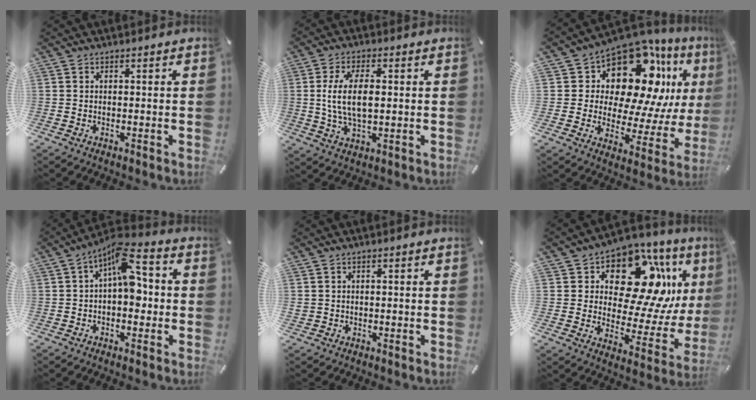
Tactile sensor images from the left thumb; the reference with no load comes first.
{"total": 10.3, "force": [0.9, 5.0, 8.9], "torque": [-0.185, 0.001, 0.010]}
{"total": 17.6, "force": [9.9, 10.8, 9.7], "torque": [-0.139, -0.087, 0.170]}
{"total": 10.0, "force": [1.6, 5.4, 8.3], "torque": [-0.121, -0.013, 0.027]}
{"total": 1.1, "force": [0.3, 1.0, 0.1], "torque": [-0.002, 0.004, 0.004]}
{"total": 18.0, "force": [8.2, 10.7, 12.0], "torque": [-0.174, -0.058, 0.135]}